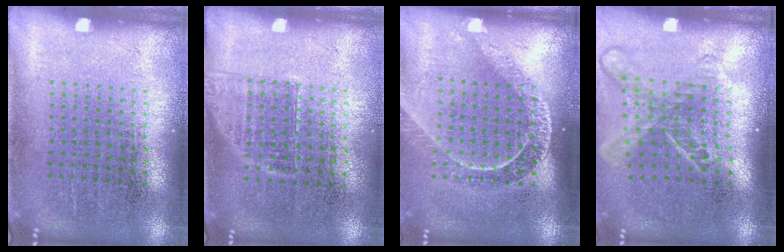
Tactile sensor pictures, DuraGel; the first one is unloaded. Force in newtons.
{"total": 1.2, "press": 1.0, "slide": 0.7}
{"total": 1.8, "press": 1.5, "slide": 1.0}
{"total": 1.8, "press": 1.3, "slide": 1.2}